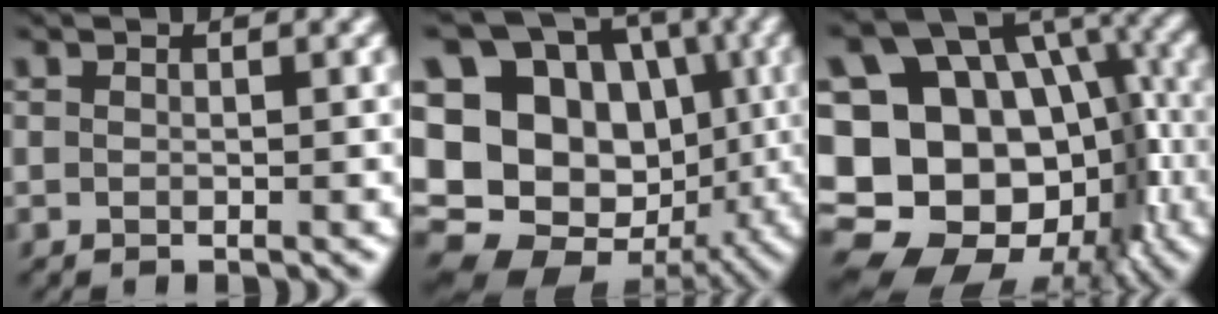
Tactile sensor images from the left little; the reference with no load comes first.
{"total": 15.6, "force": [-0.4, 12.8, 8.9], "torque": [-0.181, 0.004, -0.010]}
{"total": 20.2, "force": [-3.2, 16.4, 11.3], "torque": [-0.168, 0.027, -0.049]}